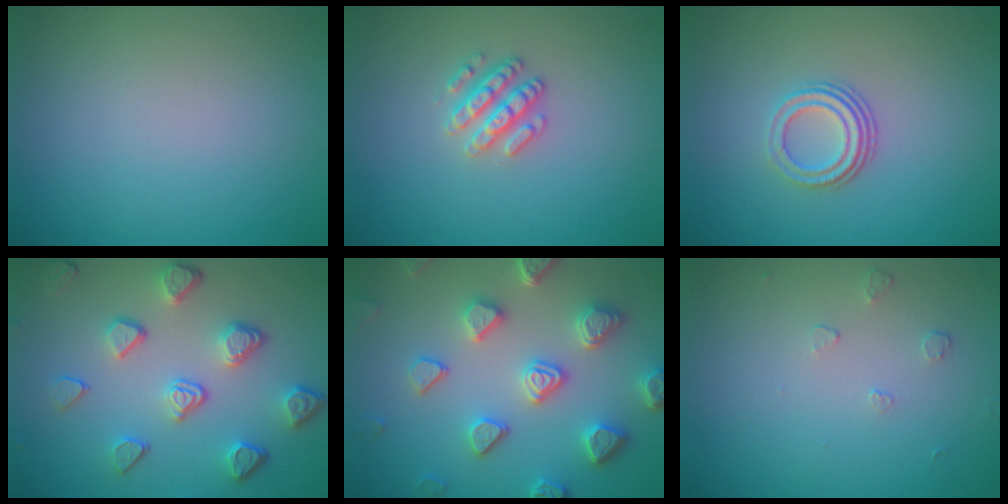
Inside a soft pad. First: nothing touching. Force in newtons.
{"total": 2.6, "press": 2.5, "slide": 0.4}
{"total": 3.0, "press": 2.1, "slide": 2.1}
{"total": 5.0, "press": 3.7, "slide": 3.3}
{"total": 5.4, "press": 4.9, "slide": 2.3}
{"total": 0.6, "press": 0.4, "slide": 0.5}